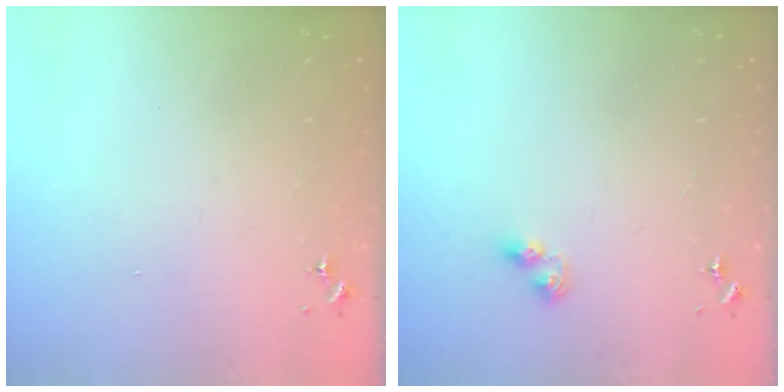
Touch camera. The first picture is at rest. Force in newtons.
{"total": 5.5, "press": 5.4, "slide": 0.6}